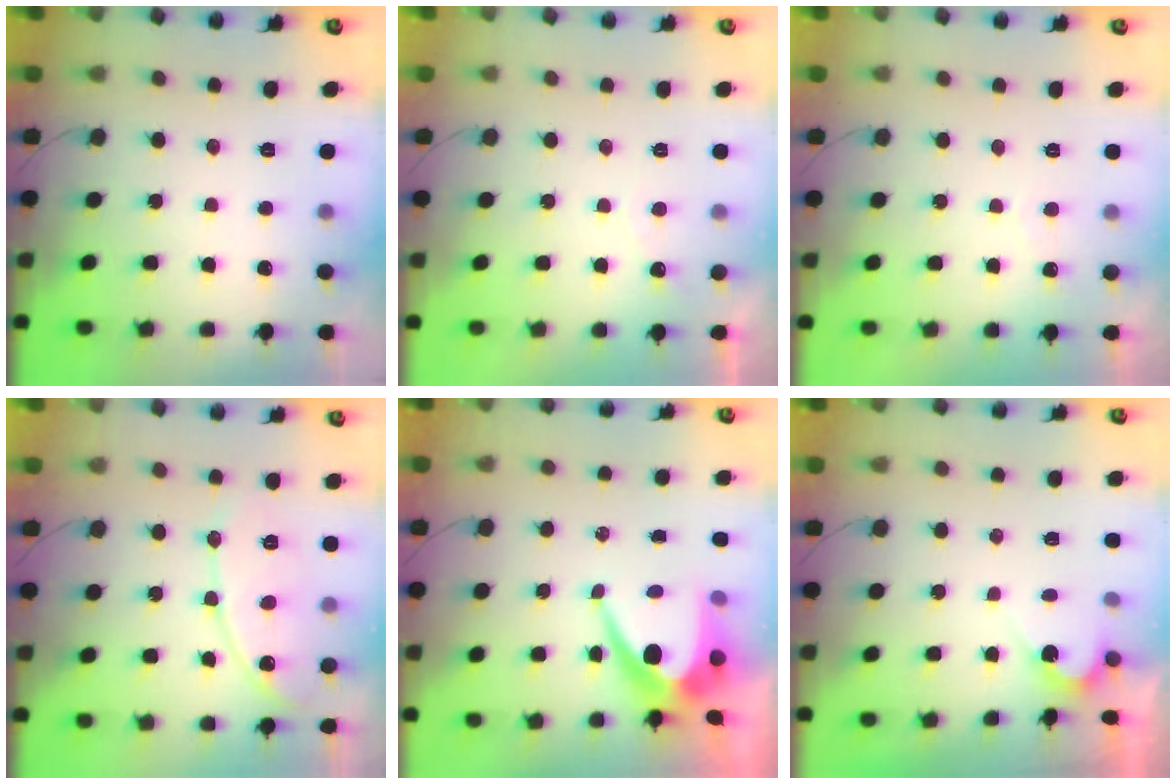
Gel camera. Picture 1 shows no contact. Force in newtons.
{"total": 3.2, "press": 3.2, "slide": 0.1}
{"total": 2.2, "press": 2.2, "slide": 0.1}
{"total": 11.3, "press": 11.3, "slide": 0.9}
{"total": 8.5, "press": 8.5, "slide": 0.7}
{"total": 2.7, "press": 2.7, "slide": 0.1}